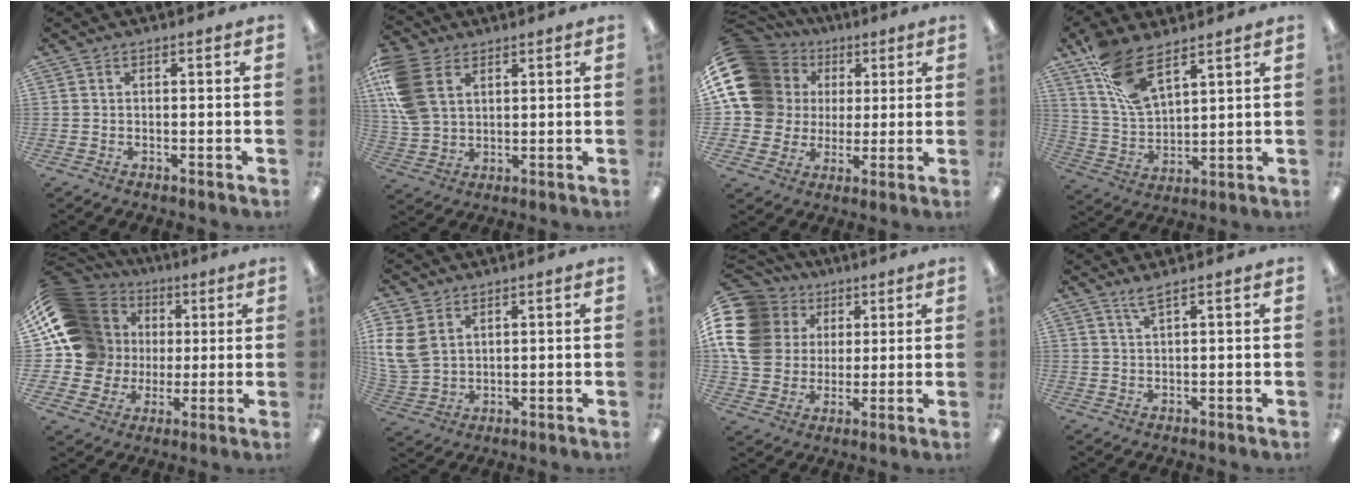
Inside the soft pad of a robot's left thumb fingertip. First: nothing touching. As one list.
[{"total": 13.0, "force": [4.8, 9.3, 7.7], "torque": [-0.199, 0.005, 0.091]}, {"total": 17.3, "force": [5.2, 15.0, 6.8], "torque": [-0.133, -0.018, 0.118]}, {"total": 12.3, "force": [8.6, 4.8, 7.4], "torque": [-0.155, -0.034, 0.162]}, {"total": 18.3, "force": [4.2, 16.3, 7.2], "torque": [-0.145, -0.016, 0.110]}, {"total": 9.5, "force": [3.4, 7.3, 5.0], "torque": [-0.136, -0.002, 0.068]}, {"total": 18.2, "force": [5.5, 15.0, 8.8], "torque": [-0.191, -0.011, 0.107]}, {"total": 2.4, "force": [1.9, -0.1, 1.4], "torque": [-0.033, -0.001, 0.034]}]